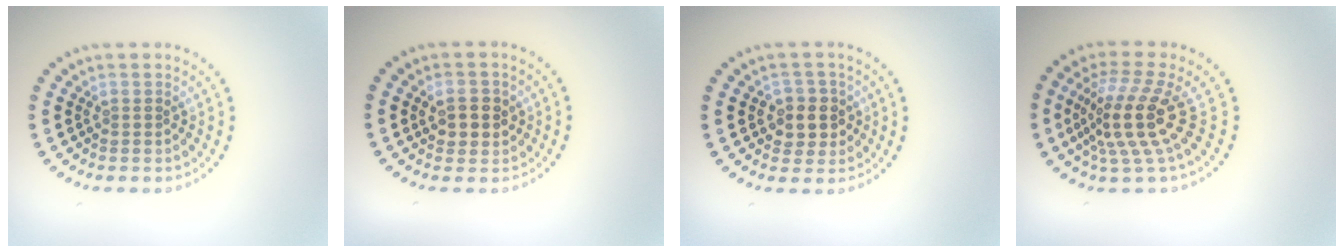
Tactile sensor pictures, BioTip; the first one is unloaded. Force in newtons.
{"total": 2.5, "press": 2.5, "slide": 0.5}
{"total": 2.8, "press": 2.7, "slide": 0.9}
{"total": 5.2, "press": 3.7, "slide": 3.6}